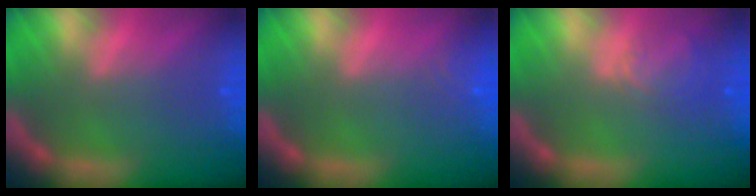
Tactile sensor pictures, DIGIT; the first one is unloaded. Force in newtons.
{"total": 1.4}
{"total": 2.9}